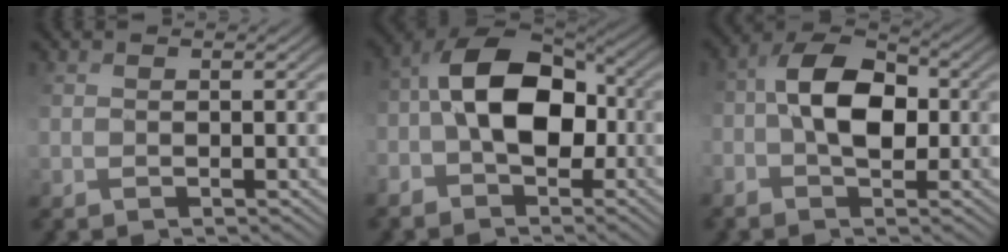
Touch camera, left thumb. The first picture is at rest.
{"total": 10.3, "force": [-1.1, 5.6, 8.6], "torque": [-0.172, 0.014, -0.031]}
{"total": 7.7, "force": [-0.1, 4.1, 6.5], "torque": [-0.123, 0.022, -0.007]}